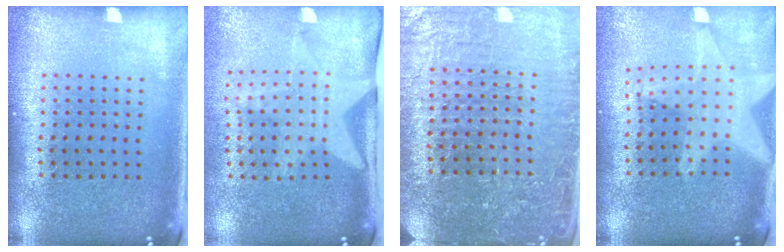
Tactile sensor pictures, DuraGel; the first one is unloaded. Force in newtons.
{"total": 2.1, "press": 1.6, "slide": 1.3}
{"total": 4.4, "press": 4.2, "slide": 1.3}
{"total": 2.3, "press": 1.9, "slide": 1.3}